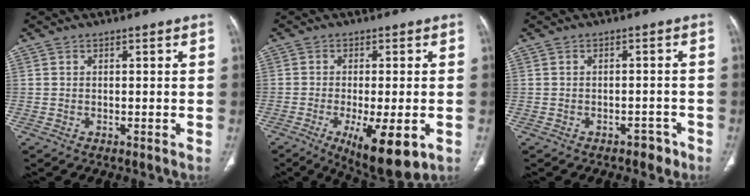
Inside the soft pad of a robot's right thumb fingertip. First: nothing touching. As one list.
[{"total": 11.9, "force": [-4.5, 3.7, 10.4], "torque": [-0.161, -0.016, -0.061]}, {"total": 2.7, "force": [-2.0, 1.6, 0.9], "torque": [-0.003, 0.017, -0.021]}]